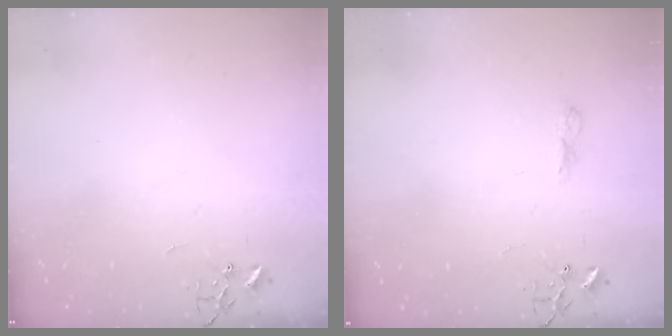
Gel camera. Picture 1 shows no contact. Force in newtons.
{"total": 6.2, "press": 6.2, "slide": 0.8}